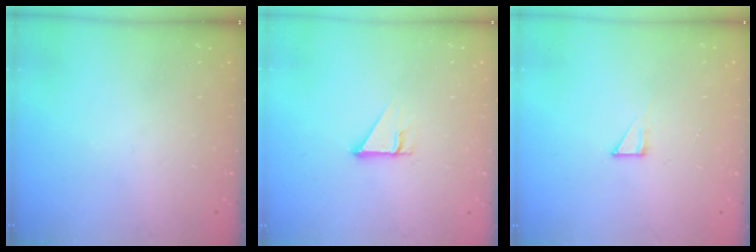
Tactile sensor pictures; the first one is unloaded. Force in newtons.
{"total": 2.5, "press": 2.5, "slide": 0.2}
{"total": 4.1, "press": 4.1, "slide": 0.3}